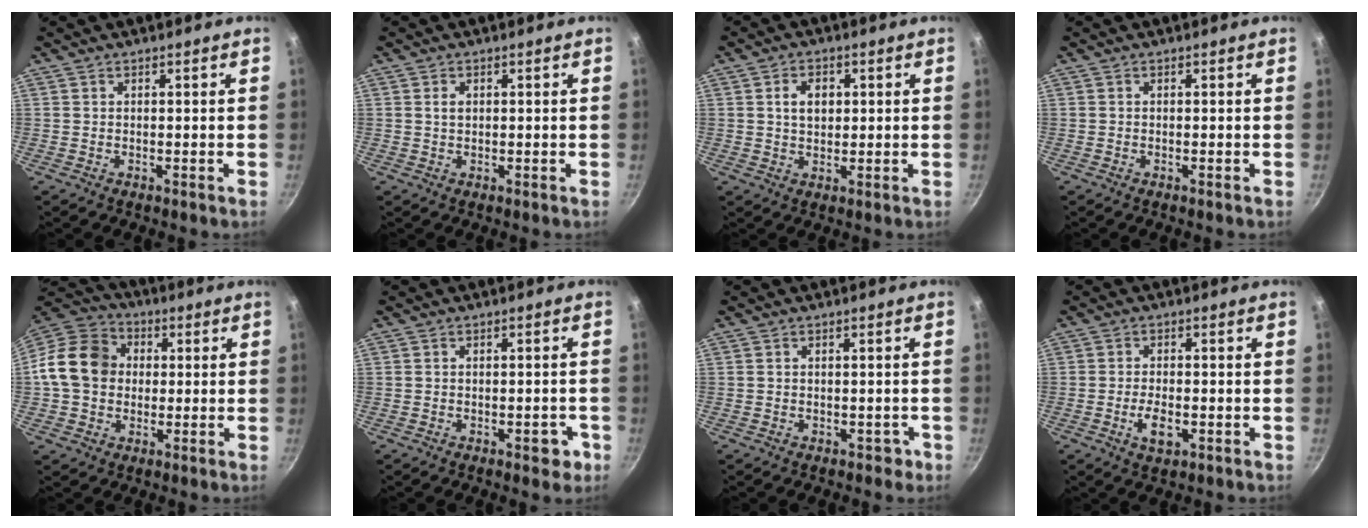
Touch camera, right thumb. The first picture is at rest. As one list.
[{"total": 1.6, "force": [0.4, 1.1, 1.1], "torque": [-0.017, 0.001, 0.007]}, {"total": 4.9, "force": [1.1, 3.4, 3.3], "torque": [-0.036, 0.001, 0.019]}, {"total": 0.0}, {"total": 13.9, "force": [0.6, 11.6, 7.5], "torque": [-0.111, 0.028, -0.007]}, {"total": 3.6, "force": [-1.7, 1.9, 2.6], "torque": [-0.014, 0.018, -0.015]}, {"total": 1.9, "force": [-0.9, 1.4, 0.8], "torque": [0.004, 0.020, 0.002]}, {"total": 4.7, "force": [-1.5, 2.3, 3.8], "torque": [-0.068, 0.005, -0.026]}]